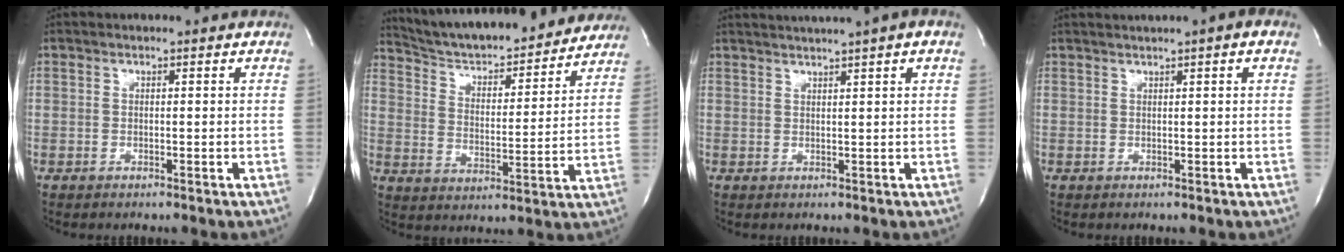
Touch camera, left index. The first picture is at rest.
{"total": 20.5, "force": [19.0, 3.6, 6.7], "torque": [-0.102, 0.002, 0.275]}
{"total": 6.9, "force": [5.3, -0.9, 4.3], "torque": [-0.067, 0.026, 0.068]}
{"total": 3.5, "force": [2.2, -0.2, 2.7], "torque": [-0.046, 0.019, 0.036]}